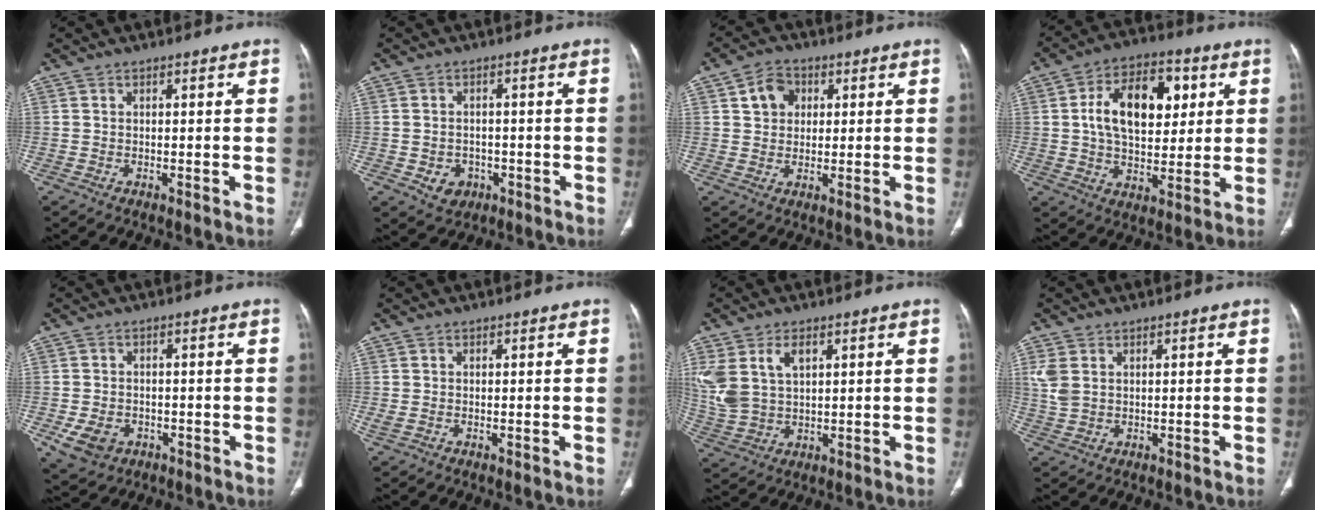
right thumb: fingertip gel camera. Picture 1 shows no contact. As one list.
[{"total": 4.4, "force": [-1.6, 3.7, 1.9], "torque": [-0.014, 0.009, -0.012]}, {"total": 5.9, "force": [2.0, 4.7, 2.9], "torque": [-0.026, 0.001, 0.031]}, {"total": 16.0, "force": [3.8, 9.6, 12.3], "torque": [-0.171, 0.003, 0.061]}, {"total": 6.1, "force": [-2.2, 4.8, 3.2], "torque": [-0.057, 0.007, -0.025]}, {"total": 1.1, "force": [-0.1, 0.6, 0.9], "torque": [-0.027, -0.001, 0.005]}, {"total": 10.4, "force": [3.9, 6.4, 7.3], "torque": [-0.159, -0.003, 0.091]}, {"total": 3.9, "force": [1.3, 2.6, 2.6], "torque": [-0.067, 0.002, 0.036]}]